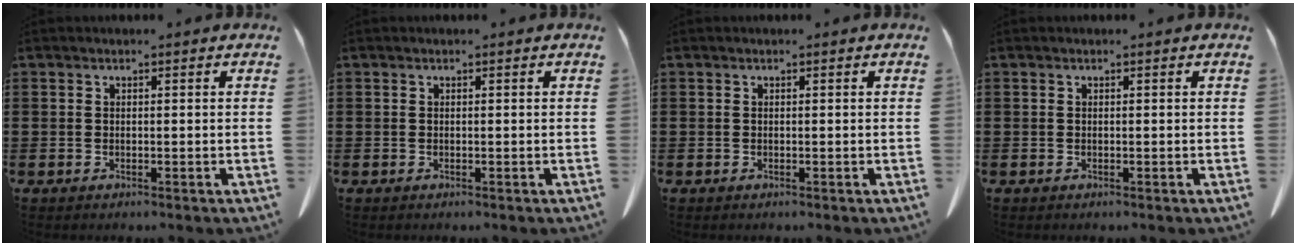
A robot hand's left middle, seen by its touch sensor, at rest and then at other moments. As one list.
[{"total": 0.0}, {"total": 0.0}, {"total": 0.0}]